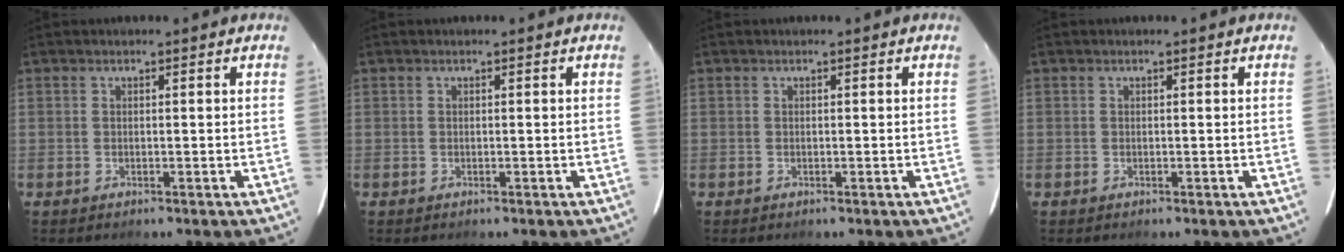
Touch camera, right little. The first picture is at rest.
{"total": 0.0}
{"total": 0.0}
{"total": 0.0}